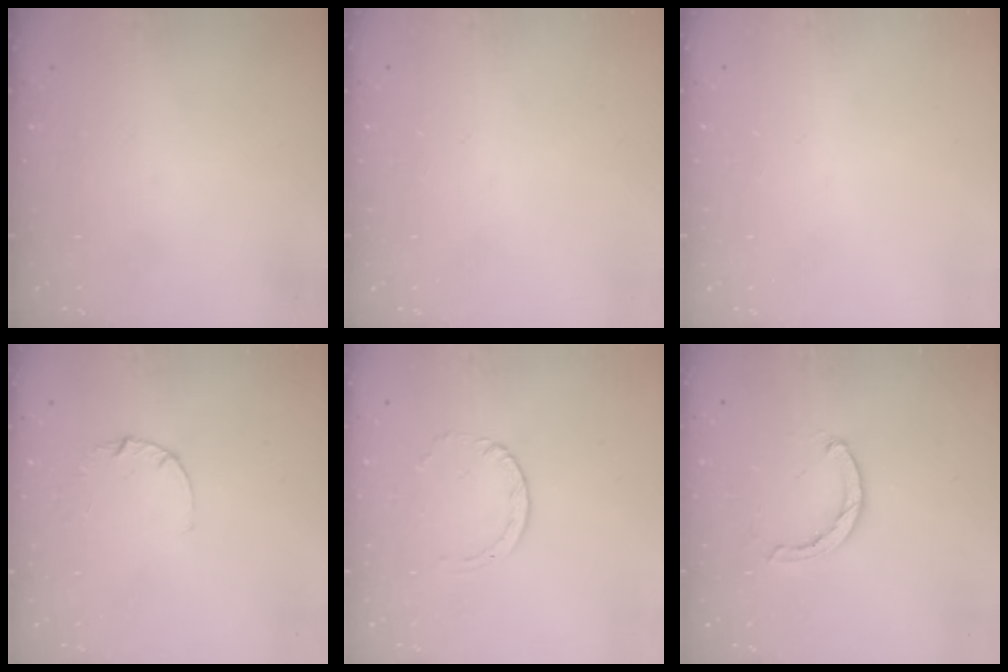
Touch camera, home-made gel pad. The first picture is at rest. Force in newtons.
{"total": 0.0}
{"total": 0.0}
{"total": 2.8, "press": 2.8, "slide": 0.3}
{"total": 1.0, "press": 1.0, "slide": 0.1}
{"total": 2.3, "press": 2.3, "slide": 0.3}